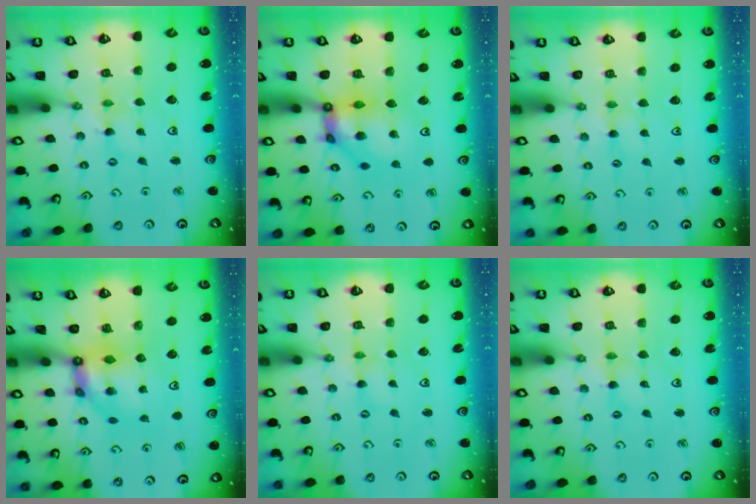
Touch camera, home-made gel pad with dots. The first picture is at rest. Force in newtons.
{"total": 12.2, "press": 12.1, "slide": 1.5}
{"total": 2.2, "press": 2.2, "slide": 0.4}
{"total": 7.3, "press": 7.3, "slide": 0.5}
{"total": 0.0}
{"total": 2.0, "press": 1.9, "slide": 0.3}